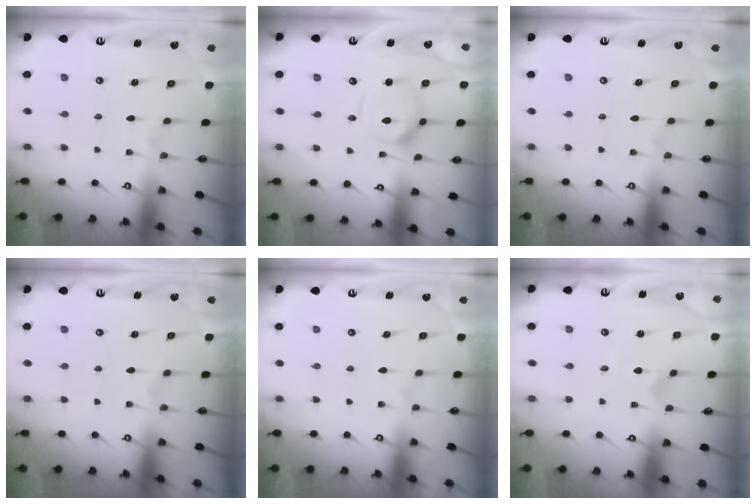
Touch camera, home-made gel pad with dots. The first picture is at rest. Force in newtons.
{"total": 11.6, "press": 11.5, "slide": 1.0}
{"total": 0.0}
{"total": 0.0}
{"total": 0.0}
{"total": 0.0}